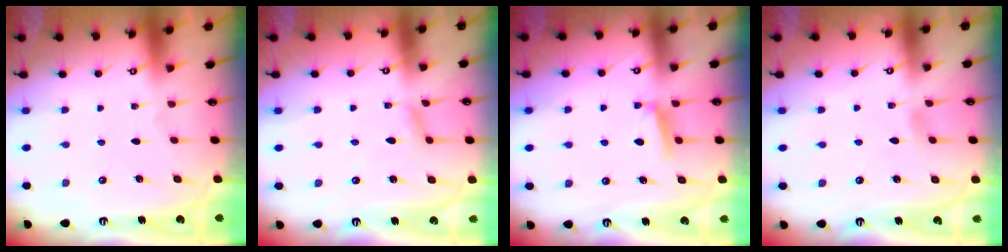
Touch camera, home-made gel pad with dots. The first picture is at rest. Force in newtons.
{"total": 6.3, "press": 6.3, "slide": 0.4}
{"total": 5.0, "press": 5.0, "slide": 0.6}
{"total": 2.9, "press": 2.9, "slide": 0.4}